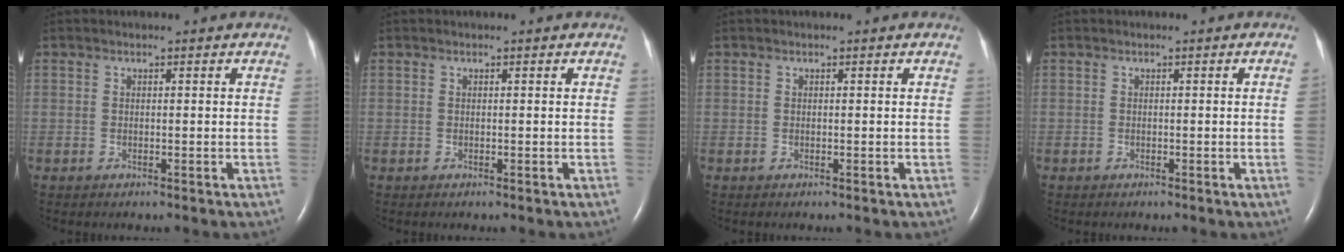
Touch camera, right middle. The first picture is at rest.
{"total": 0.0}
{"total": 0.0}
{"total": 1.0, "force": [-0.1, -0.4, 0.8], "torque": [-0.006, 0.001, -0.004]}